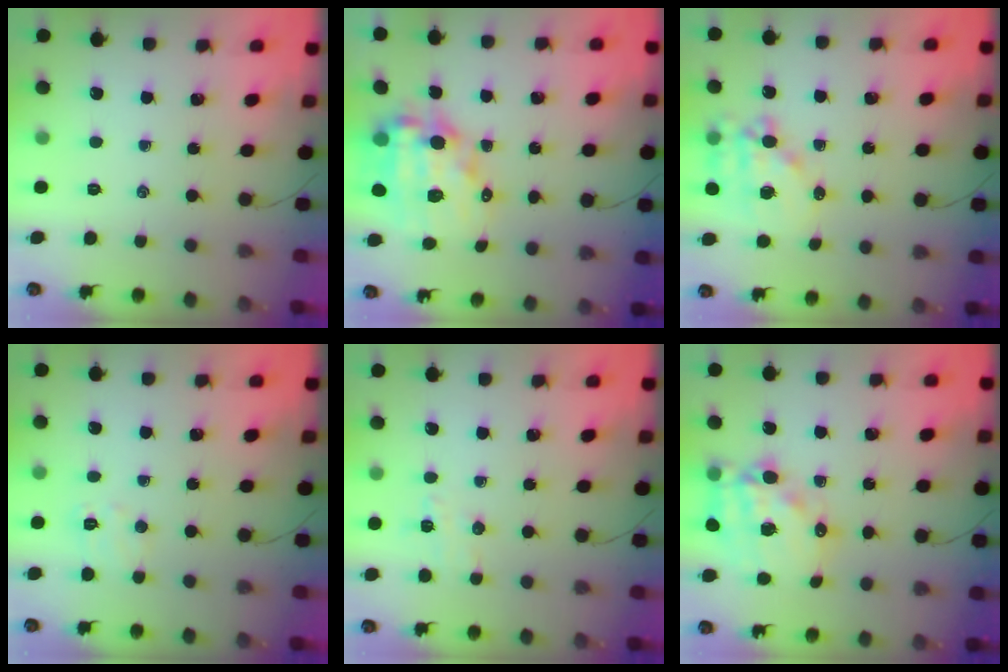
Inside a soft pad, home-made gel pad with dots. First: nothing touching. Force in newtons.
{"total": 14.8, "press": 14.4, "slide": 3.5}
{"total": 12.0, "press": 11.7, "slide": 3.0}
{"total": 6.8, "press": 6.6, "slide": 1.4}
{"total": 6.2, "press": 6.1, "slide": 1.3}
{"total": 16.8, "press": 16.4, "slide": 3.7}